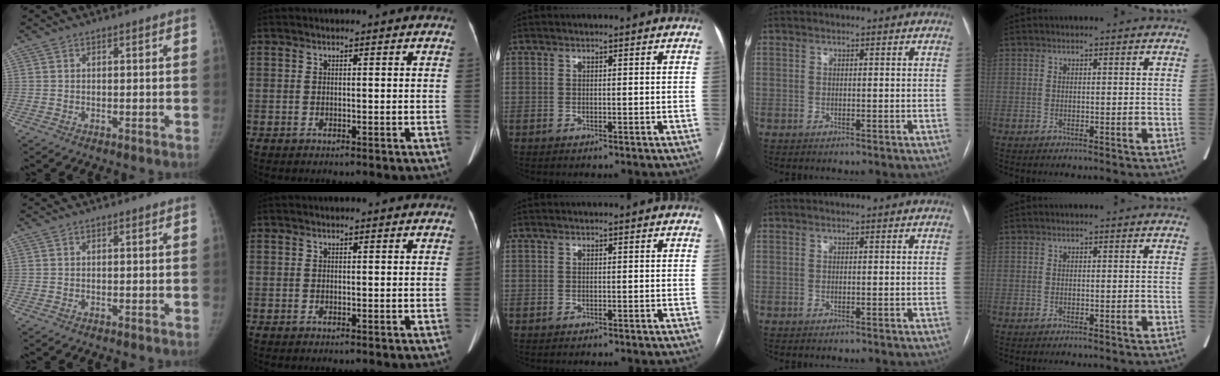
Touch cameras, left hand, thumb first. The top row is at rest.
{}